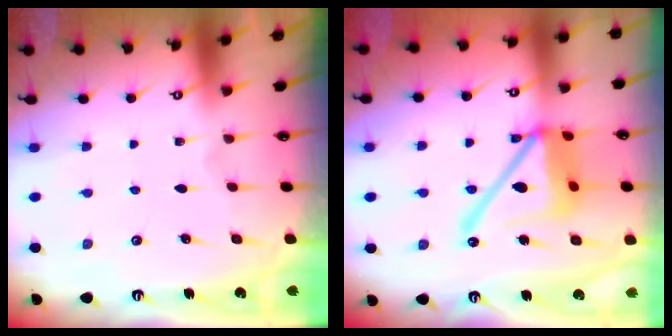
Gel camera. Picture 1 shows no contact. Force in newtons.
{"total": 18.2, "press": 18.1, "slide": 1.9}